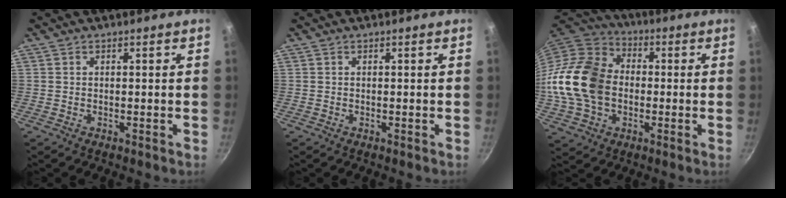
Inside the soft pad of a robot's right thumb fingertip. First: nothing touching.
{"total": 0.0}
{"total": 19.8, "force": [-1.3, 14.8, 13.1], "torque": [-0.248, 0.035, -0.031]}